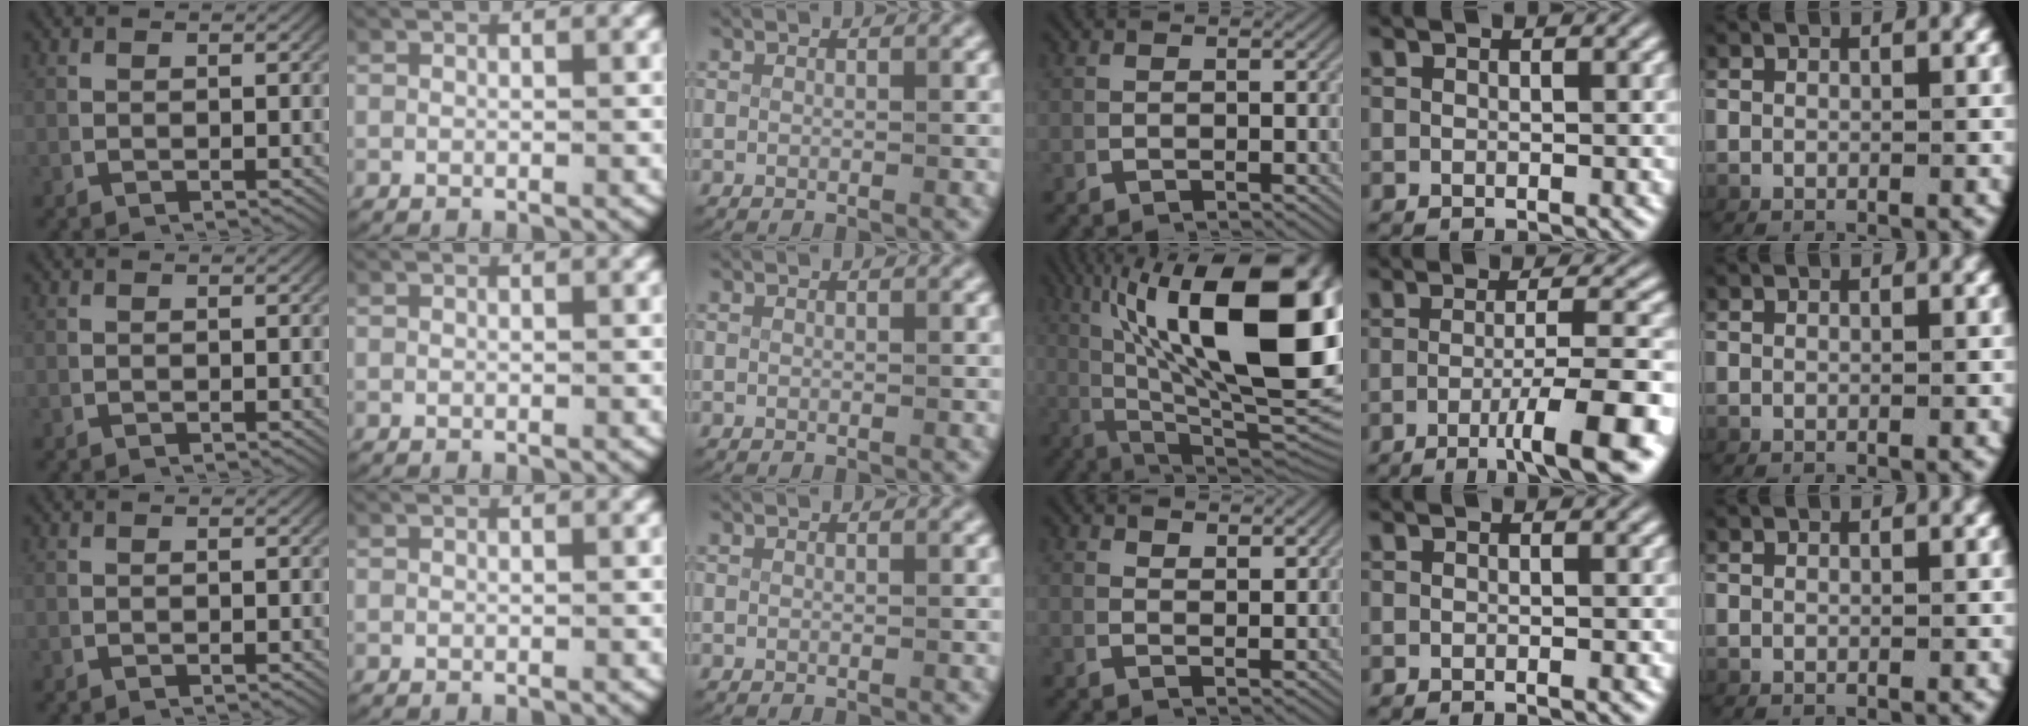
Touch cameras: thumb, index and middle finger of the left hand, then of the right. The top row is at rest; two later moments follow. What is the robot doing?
{"motion": "lift_and_place", "object": "plastic wrap"}